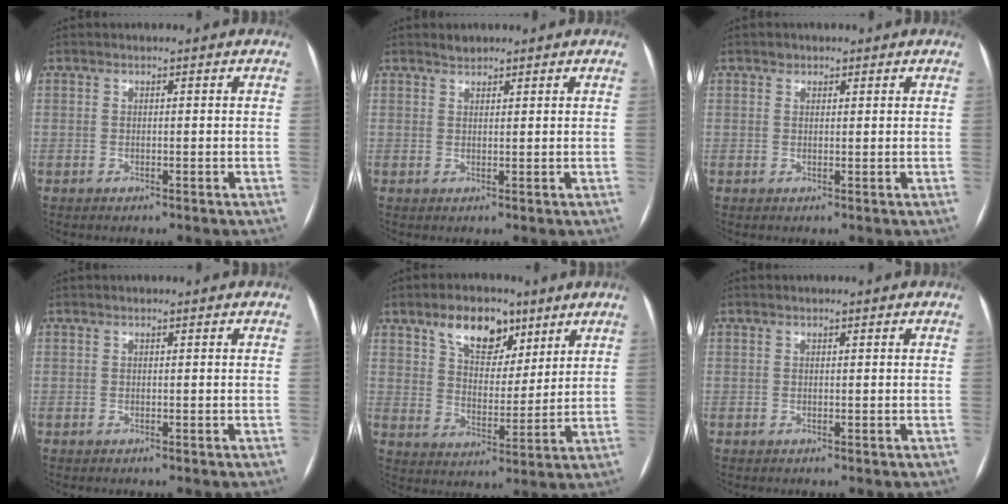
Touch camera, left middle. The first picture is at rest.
{"total": 1.5, "force": [1.4, 0.6, 0.3], "torque": [-0.007, 0.005, 0.025]}
{"total": 1.2, "force": [0.8, 0.9, 0.2], "torque": [0.004, -0.002, 0.008]}
{"total": 0.0}
{"total": 9.6, "force": [6.0, 5.4, 5.2], "torque": [-0.086, 0.016, 0.104]}
{"total": 0.0}